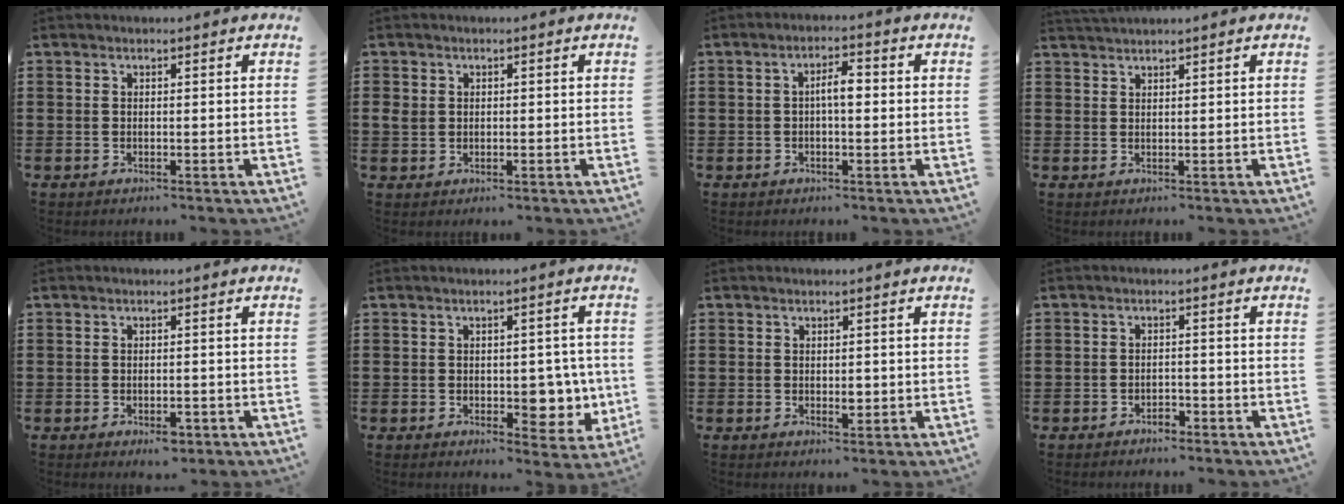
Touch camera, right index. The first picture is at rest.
{"total": 1.7, "force": [0.2, 1.5, 0.7], "torque": [-0.019, 0.006, 0.003]}
{"total": 3.5, "force": [-0.1, 1.1, 3.3], "torque": [-0.061, 0.006, -0.004]}
{"total": 1.3, "force": [1.3, -0.3, -0.1], "torque": [0.000, -0.001, 0.026]}
{"total": 1.9, "force": [-1.1, 0.9, 1.4], "torque": [-0.026, 0.000, -0.020]}
{"total": 5.4, "force": [-0.1, 3.7, 3.8], "torque": [-0.051, 0.002, -0.005]}
{"total": 1.8, "force": [-0.1, 1.0, 1.5], "torque": [-0.020, -0.002, -0.003]}
{"total": 1.7, "force": [-1.6, 0.4, 0.4], "torque": [-0.014, -0.002, -0.034]}